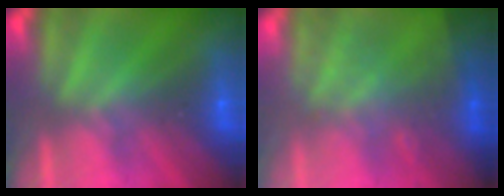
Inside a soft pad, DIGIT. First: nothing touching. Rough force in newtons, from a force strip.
{"total": 2.6}